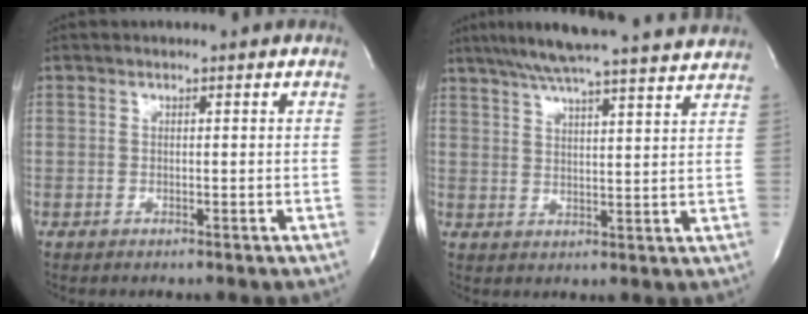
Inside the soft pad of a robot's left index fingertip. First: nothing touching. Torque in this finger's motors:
{"motor_torque": [-0.17, -0.17, 0.14, 0.07]}